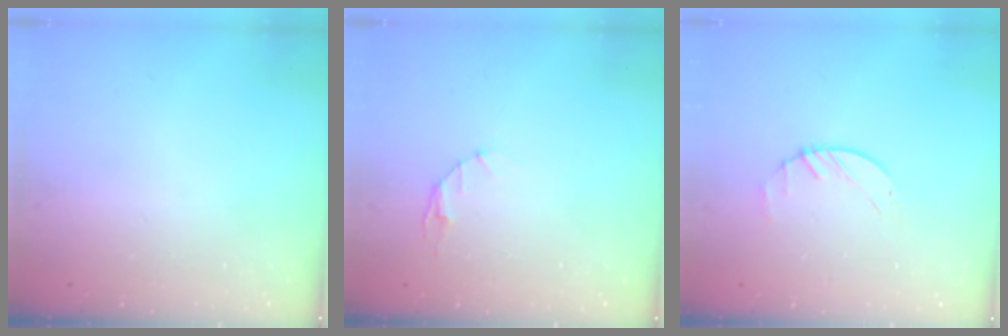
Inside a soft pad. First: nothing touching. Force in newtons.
{"total": 2.9, "press": 2.9, "slide": 0.4}
{"total": 1.4, "press": 1.3, "slide": 0.2}